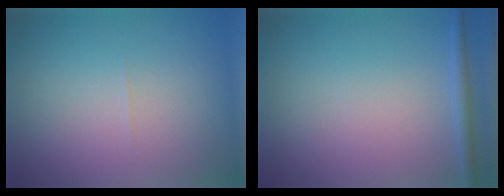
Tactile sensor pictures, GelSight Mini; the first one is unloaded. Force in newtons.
{"total": 1.3, "press": 1.3, "slide": 0.1}